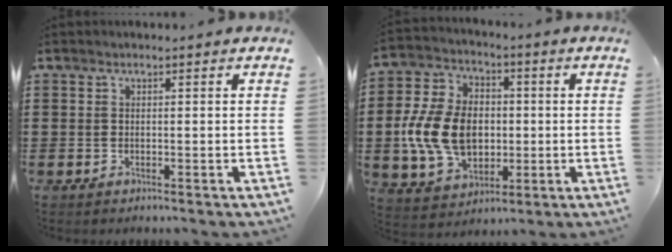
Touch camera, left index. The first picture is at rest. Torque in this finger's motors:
{"motor_torque": [1.69, 0.44, 1.05, 0.21]}